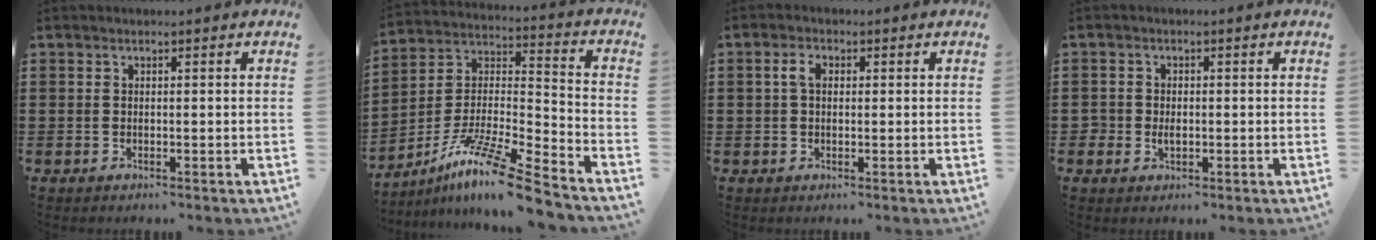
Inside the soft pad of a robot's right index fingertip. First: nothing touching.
{"total": 12.2, "force": [-9.8, 0.3, 7.2], "torque": [-0.131, 0.013, -0.191]}
{"total": 2.7, "force": [0.5, 1.6, 2.1], "torque": [-0.052, 0.008, 0.005]}
{"total": 1.9, "force": [-0.4, 1.5, 1.1], "torque": [-0.023, 0.005, -0.010]}